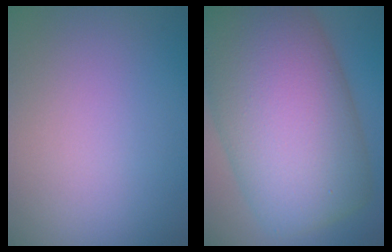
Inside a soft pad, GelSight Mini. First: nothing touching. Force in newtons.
{"total": 16.9, "press": 16.9, "slide": 0.7}